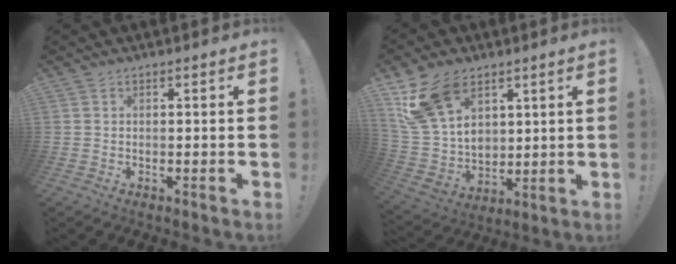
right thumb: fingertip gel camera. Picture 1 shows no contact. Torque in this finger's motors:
{"motor_torque": [1.16, 3.51, 1.28, 0.61, 0.16]}